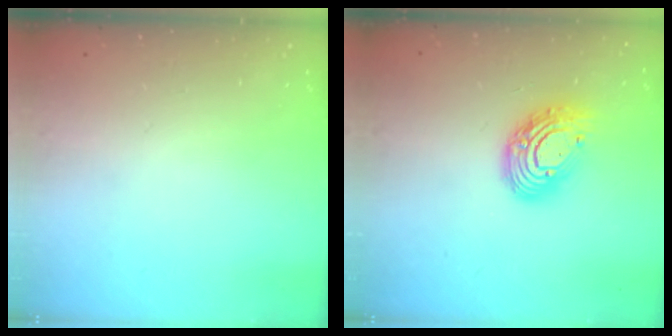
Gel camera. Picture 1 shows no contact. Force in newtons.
{"total": 12.4, "press": 12.4, "slide": 1.1}